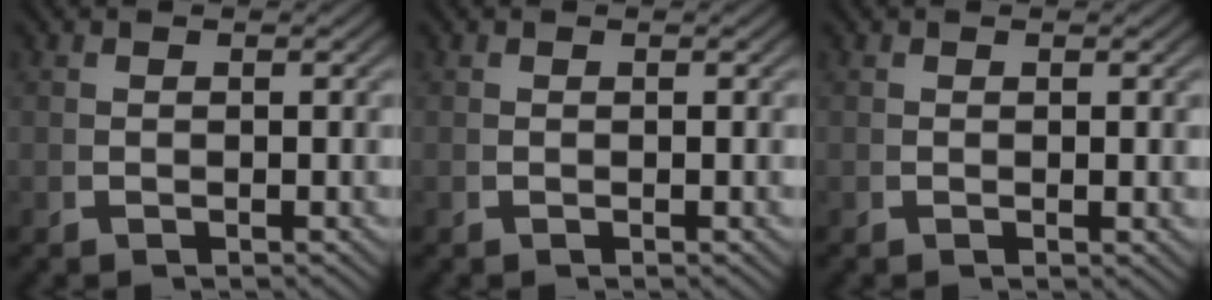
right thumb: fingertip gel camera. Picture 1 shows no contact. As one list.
[{"total": 0.0}, {"total": 0.5, "force": [0.2, 0.1, 0.5], "torque": [-0.008, -0.001, 0.004]}]